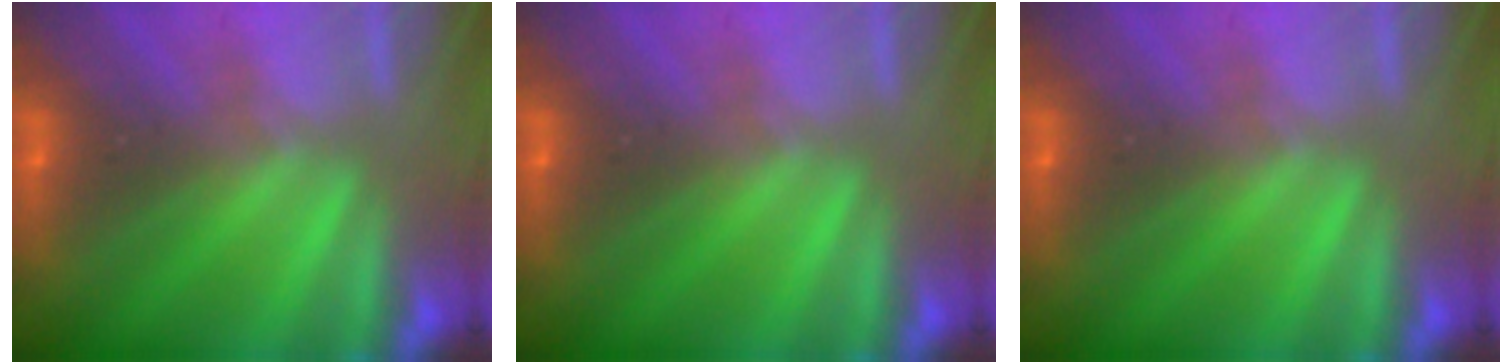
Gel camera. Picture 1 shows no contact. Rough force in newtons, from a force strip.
{"total": 0.0}
{"total": 0.0}